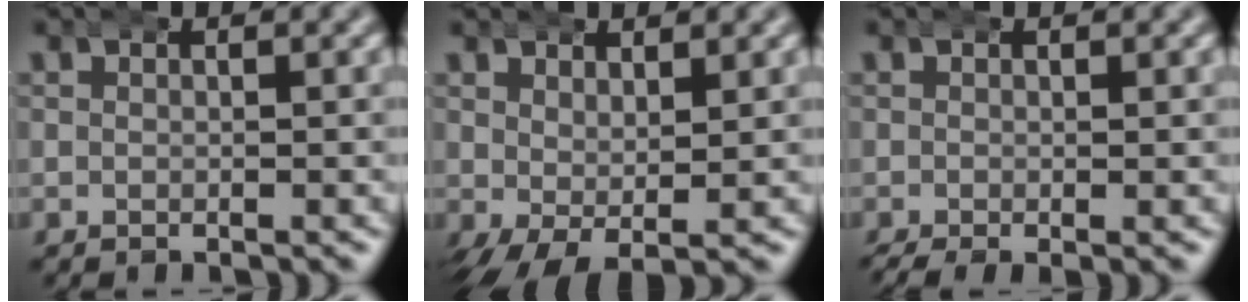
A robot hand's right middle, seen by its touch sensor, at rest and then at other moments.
{"total": 3.5, "force": [-0.8, 1.6, 3.0], "torque": [-0.053, -0.029, 0.009]}
{"total": 1.8, "force": [-1.3, 0.5, 1.0], "torque": [-0.019, -0.012, -0.013]}